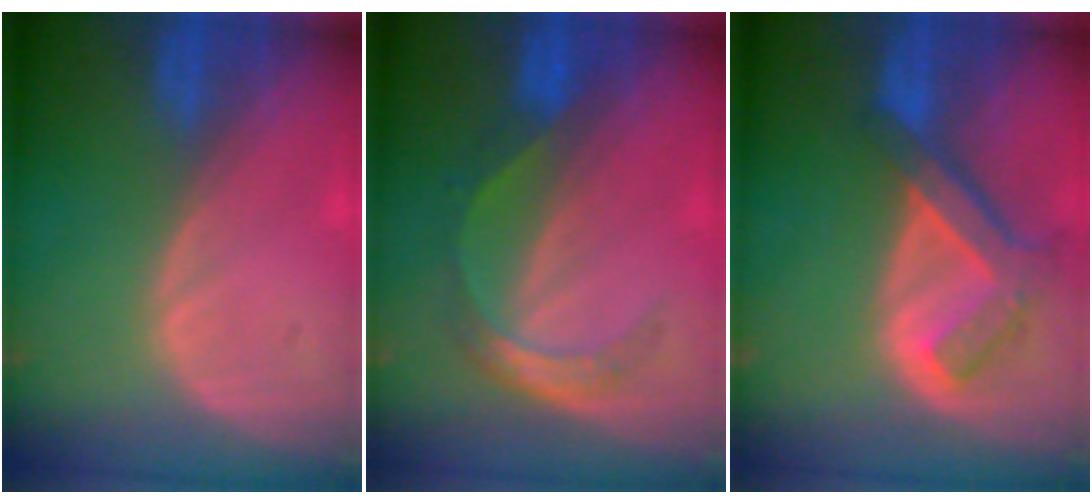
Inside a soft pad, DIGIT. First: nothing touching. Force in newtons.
{"total": 5.6, "press": 4.8, "slide": 2.8}
{"total": 7.4, "press": 6.4, "slide": 3.7}